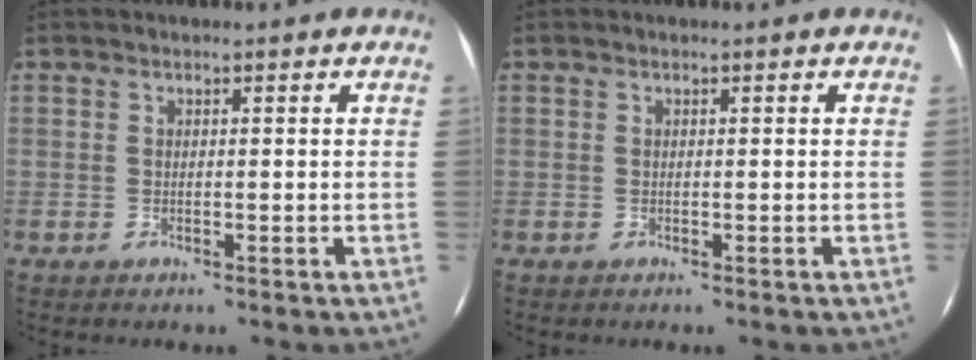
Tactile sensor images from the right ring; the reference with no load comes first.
{"total": 0.0}